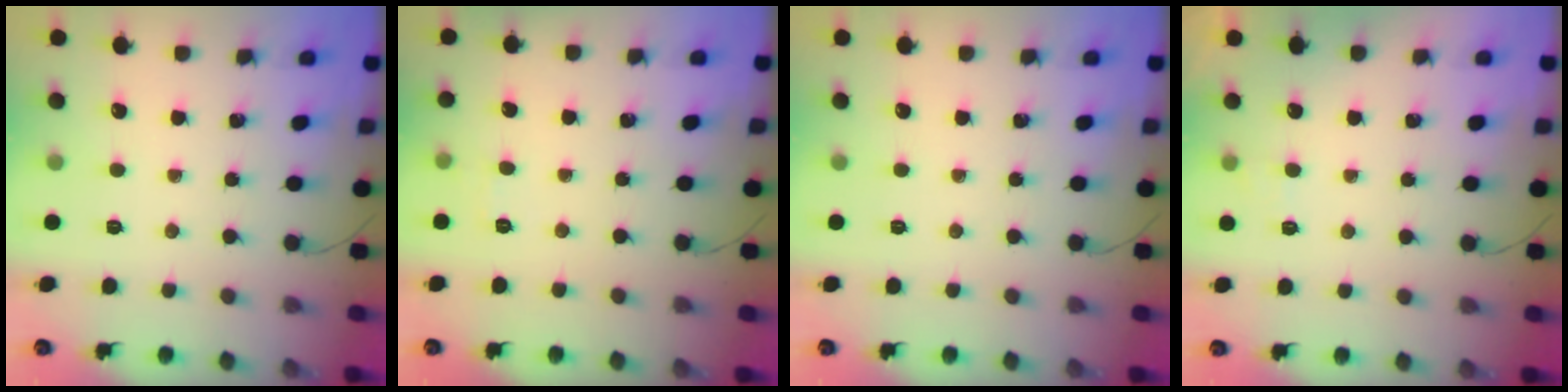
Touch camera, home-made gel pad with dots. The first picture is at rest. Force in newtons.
{"total": 4.5, "press": 4.4, "slide": 1.2}
{"total": 0.0}
{"total": 2.2, "press": 1.8, "slide": 1.3}